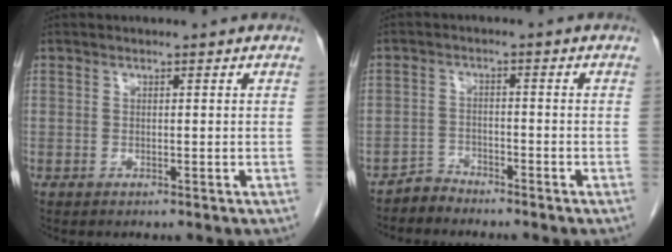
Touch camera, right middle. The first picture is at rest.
{"total": 2.4, "force": [-2.3, 0.6, -0.6], "torque": [0.017, -0.003, -0.044]}